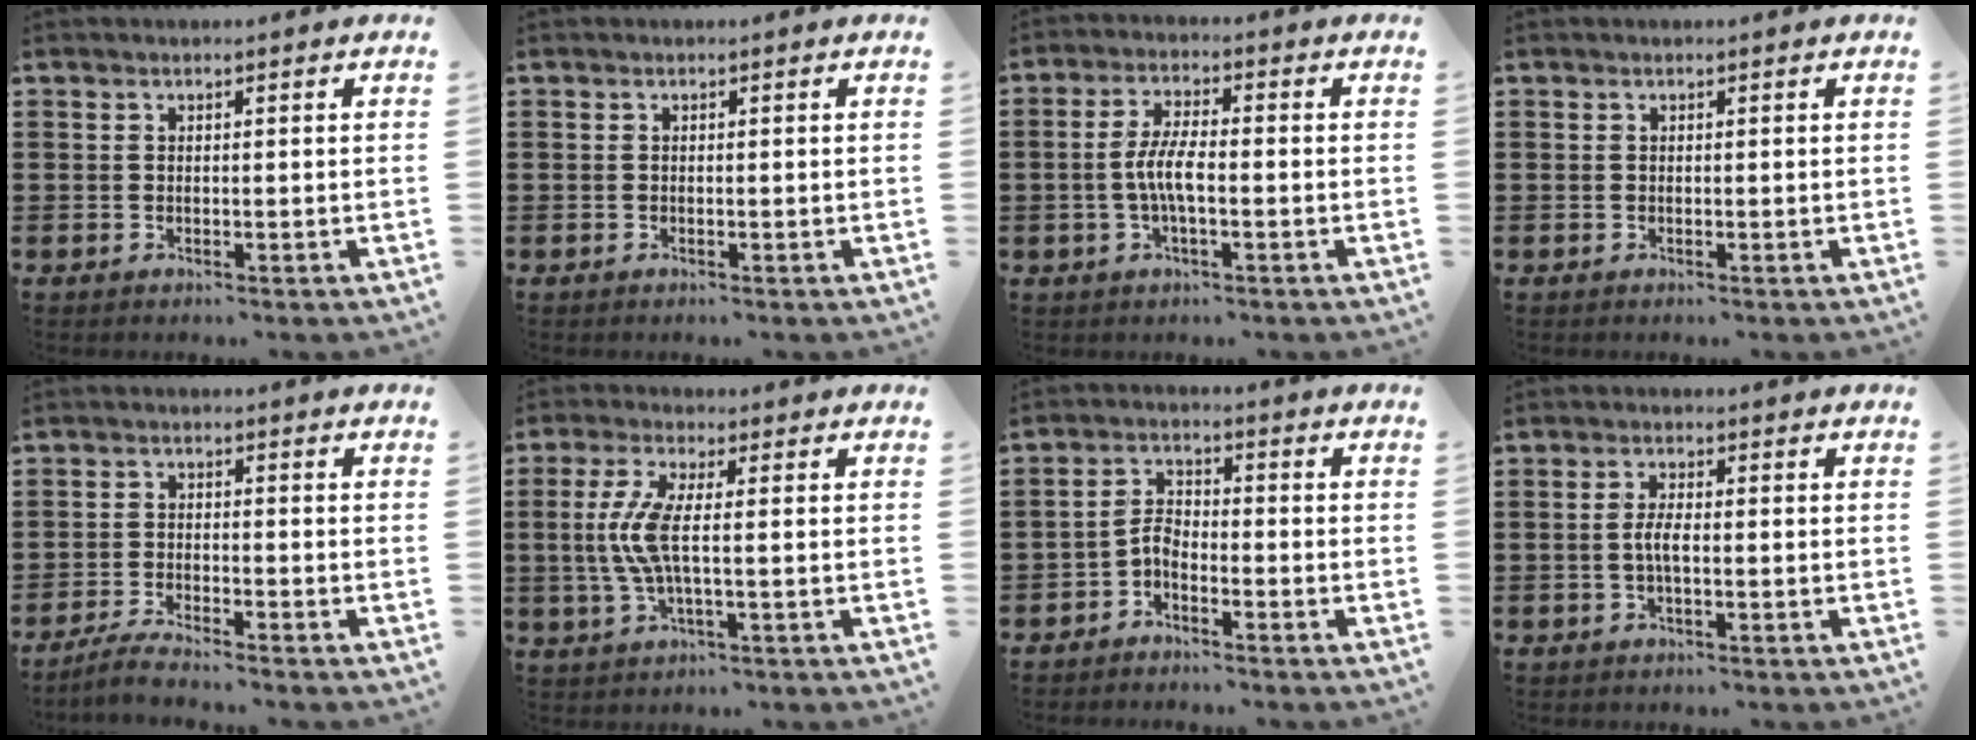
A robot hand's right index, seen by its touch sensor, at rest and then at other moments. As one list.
[{"total": 0.0}, {"total": 5.2, "force": [-1.0, 1.4, 4.8], "torque": [-0.106, -0.001, -0.027]}, {"total": 0.0}, {"total": 3.0, "force": [-2.9, -0.1, 1.0], "torque": [-0.026, 0.001, -0.059]}, {"total": 6.6, "force": [-0.2, 1.4, 6.4], "torque": [-0.153, -0.013, -0.016]}, {"total": 3.4, "force": [-2.4, 1.4, 1.9], "torque": [-0.052, 0.003, -0.053]}, {"total": 2.9, "force": [-0.5, 0.7, 2.7], "torque": [-0.064, -0.005, -0.015]}]